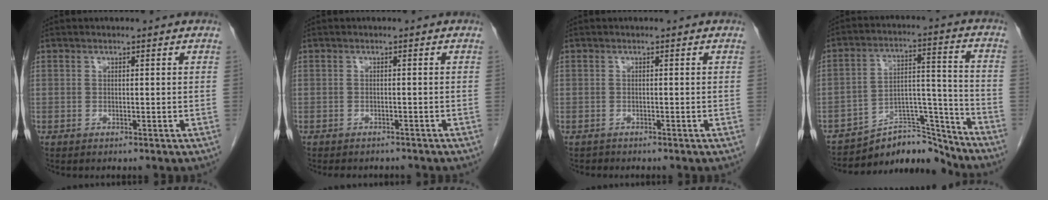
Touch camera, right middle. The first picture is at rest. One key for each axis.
{"total": 4.7, "fx": -4.2, "fy": 1.7, "fz": 1.4, "tx": -0.017, "ty": -0.001, "tz": -0.051}
{"total": 0.5, "fx": -0.5, "fy": 0.2, "fz": -0.1, "tx": -0.008, "ty": -0.002, "tz": -0.011}
{"total": 11.5, "fx": -11.1, "fy": 2.6, "fz": 0.9, "tx": 0.002, "ty": 0.058, "tz": -0.181}